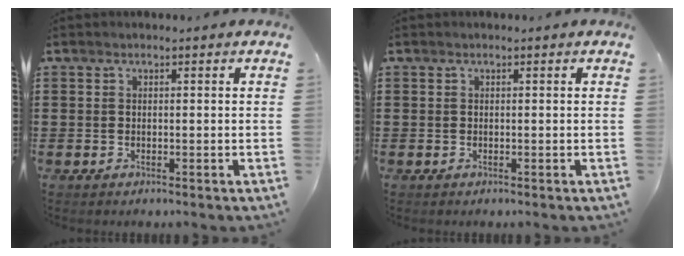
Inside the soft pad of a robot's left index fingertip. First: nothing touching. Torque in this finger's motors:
{"motor_torque": [0.00, 0.00, 0.00, -0.01]}